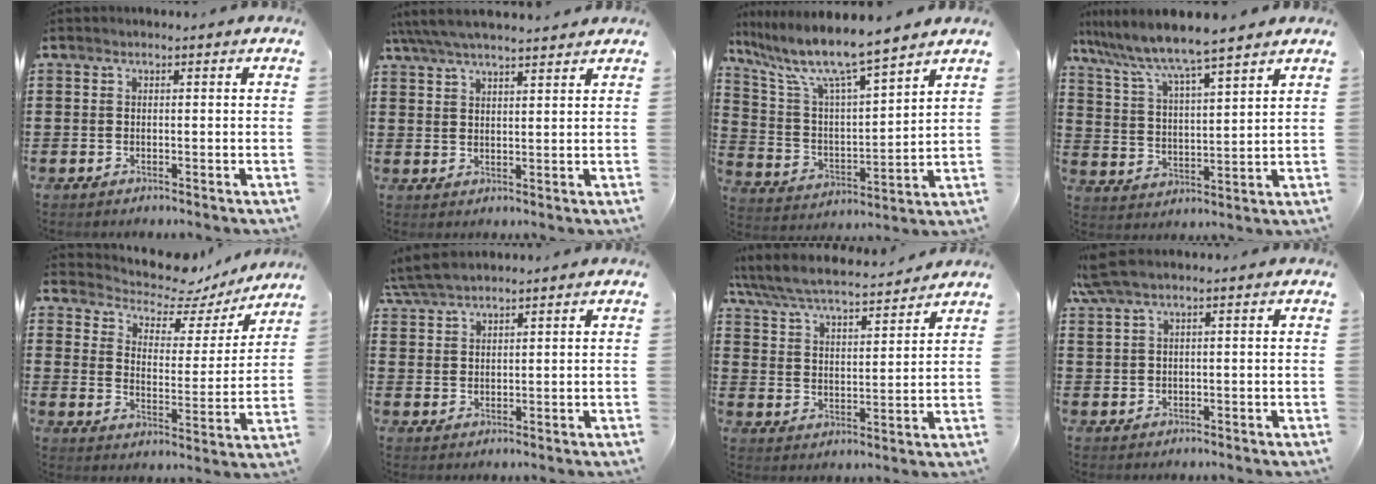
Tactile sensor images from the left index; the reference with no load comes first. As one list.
[{"total": 4.8, "force": [4.4, 0.3, 2.0], "torque": [-0.052, -0.011, 0.078]}, {"total": 8.9, "force": [7.6, 0.2, 4.7], "torque": [-0.125, -0.052, 0.123]}, {"total": 6.6, "force": [6.0, -0.2, 2.7], "torque": [-0.079, -0.036, 0.098]}, {"total": 6.0, "force": [5.5, 2.0, 1.4], "torque": [-0.051, -0.041, 0.090]}, {"total": 4.3, "force": [3.9, 0.8, 1.6], "torque": [-0.044, -0.003, 0.075]}, {"total": 6.1, "force": [5.7, 0.4, 2.0], "torque": [-0.063, -0.037, 0.096]}, {"total": 2.7, "force": [1.5, 0.3, 2.2], "torque": [-0.052, -0.003, 0.025]}]